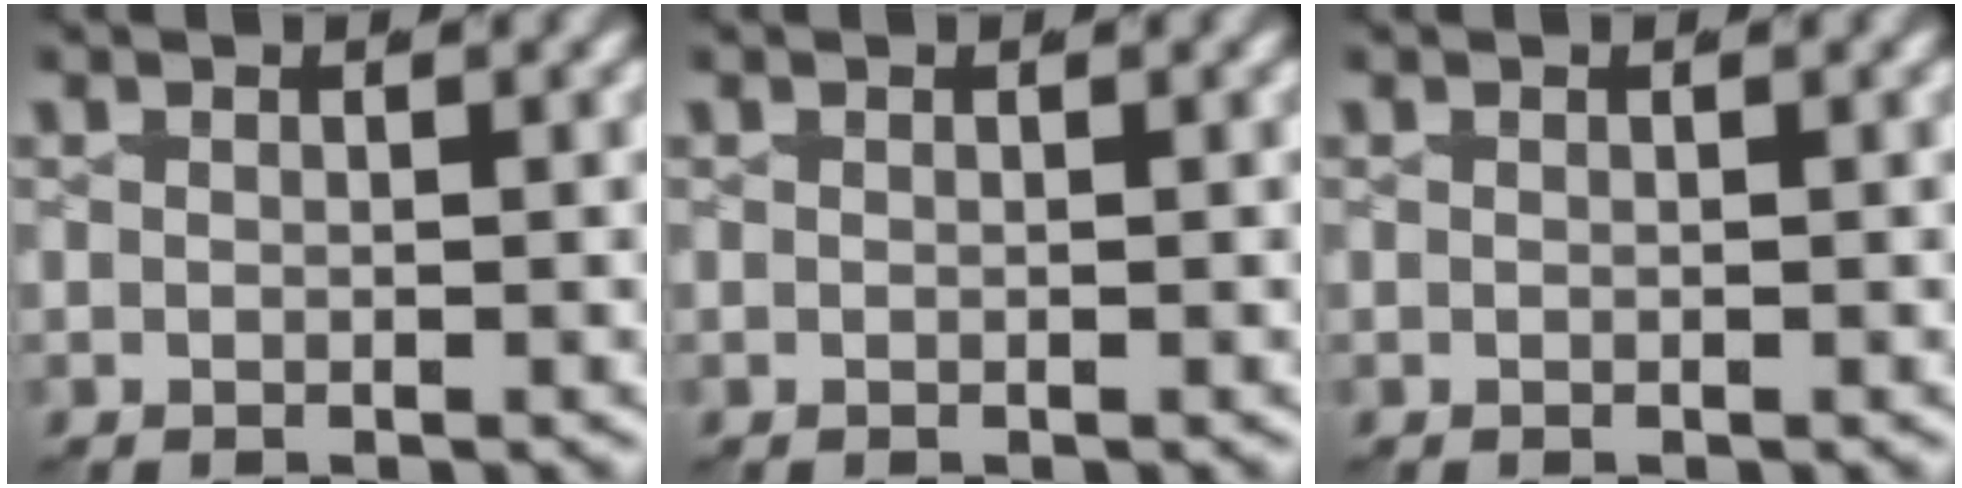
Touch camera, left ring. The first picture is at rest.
{"total": 0.0}
{"total": 0.0}